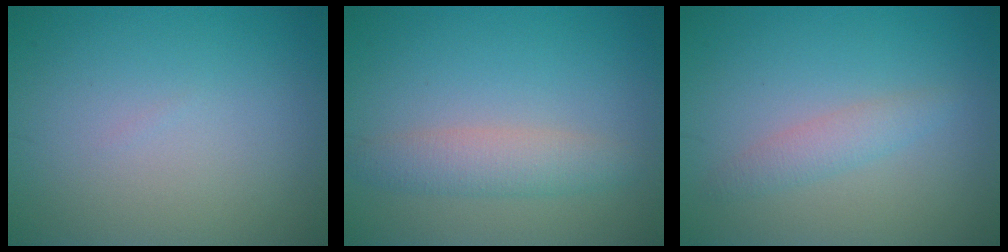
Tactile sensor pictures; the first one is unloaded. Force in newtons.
{"total": 3.0, "press": 3.0, "slide": 0.0}
{"total": 1.8, "press": 1.8, "slide": 0.0}